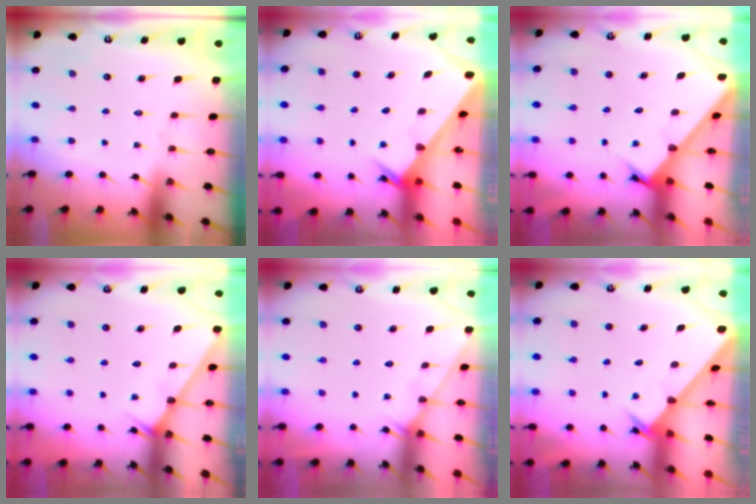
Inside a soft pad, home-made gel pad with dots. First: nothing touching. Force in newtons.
{"total": 3.1, "press": 3.1, "slide": 0.2}
{"total": 2.4, "press": 2.4, "slide": 0.2}
{"total": 3.1, "press": 3.1, "slide": 0.4}
{"total": 1.8, "press": 1.8, "slide": 0.1}
{"total": 2.4, "press": 2.4, "slide": 0.2}